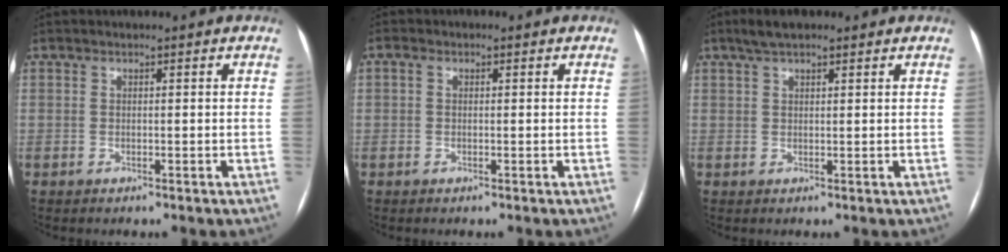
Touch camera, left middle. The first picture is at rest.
{"total": 1.0, "force": [0.1, 0.7, 0.6], "torque": [-0.015, 0.007, -0.002]}
{"total": 4.2, "force": [3.0, 1.3, 2.7], "torque": [-0.056, 0.021, 0.051]}